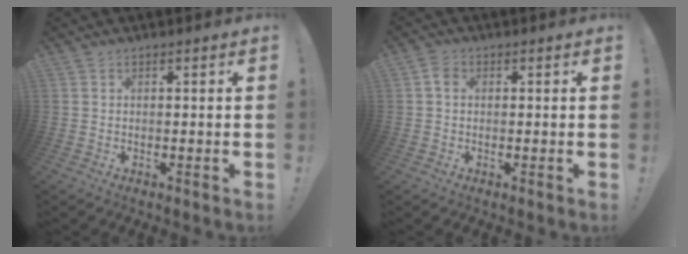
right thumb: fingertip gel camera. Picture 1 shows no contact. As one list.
[{"total": 2.7, "force": [0.4, 2.0, 1.7], "torque": [-0.033, 0.007, 0.008]}]